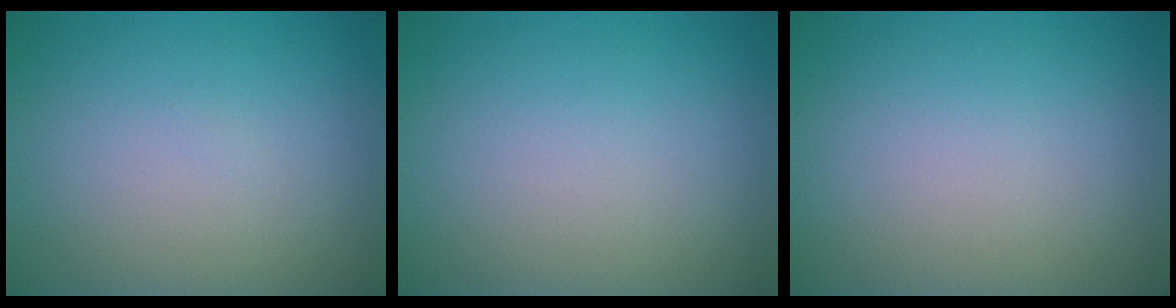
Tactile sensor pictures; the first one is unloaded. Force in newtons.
{"total": 0.0}
{"total": 0.0}